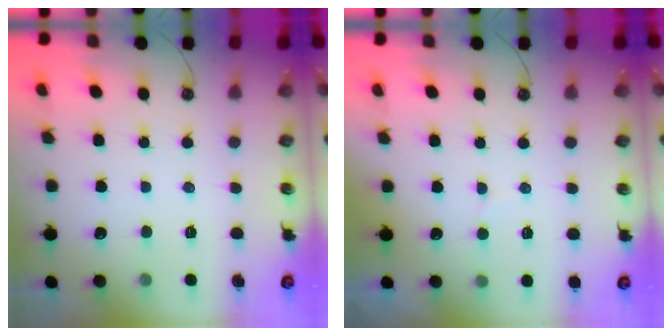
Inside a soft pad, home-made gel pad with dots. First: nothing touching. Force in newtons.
{"total": 3.5, "press": 3.1, "slide": 1.7}